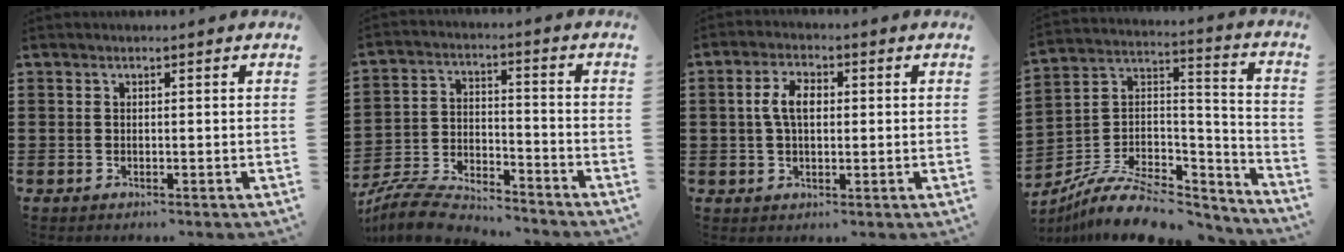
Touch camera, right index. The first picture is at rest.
{"total": 7.7, "force": [-7.4, 0.9, 1.7], "torque": [-0.046, 0.006, -0.149]}
{"total": 5.1, "force": [0.5, 2.7, 4.2], "torque": [-0.096, 0.009, 0.005]}
{"total": 10.7, "force": [-7.3, 5.0, 6.0], "torque": [-0.111, 0.027, -0.136]}